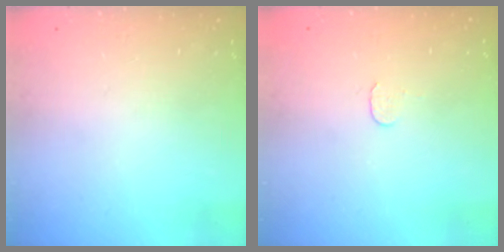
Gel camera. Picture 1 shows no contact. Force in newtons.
{"total": 3.7, "press": 3.7, "slide": 0.3}